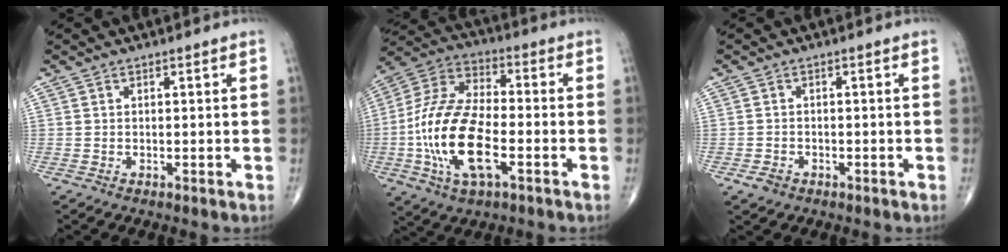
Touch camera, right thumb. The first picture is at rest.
{"total": 18.8, "force": [-4.6, 8.7, 16.0], "torque": [-0.327, 0.021, -0.087]}
{"total": 2.1, "force": [-1.1, 1.5, 0.9], "torque": [-0.015, 0.006, -0.016]}